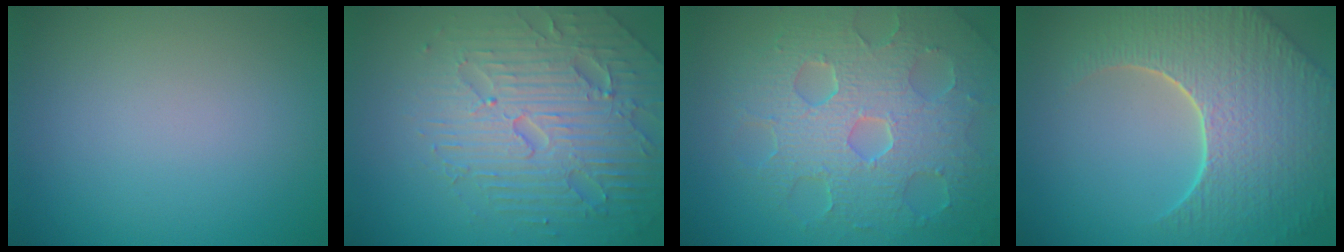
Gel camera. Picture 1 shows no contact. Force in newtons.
{"total": 5.6, "press": 5.4, "slide": 1.4}
{"total": 8.6, "press": 5.8, "slide": 6.4}
{"total": 8.7, "press": 6.2, "slide": 6.1}